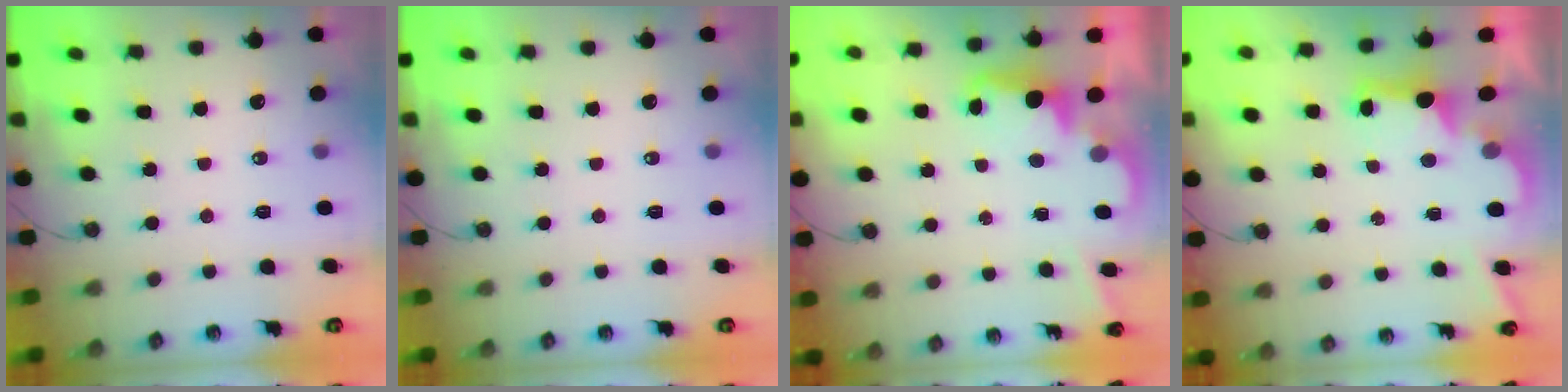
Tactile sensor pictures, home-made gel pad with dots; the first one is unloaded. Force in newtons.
{"total": 0.0}
{"total": 2.4, "press": 2.3, "slide": 0.5}
{"total": 2.9, "press": 2.8, "slide": 0.9}